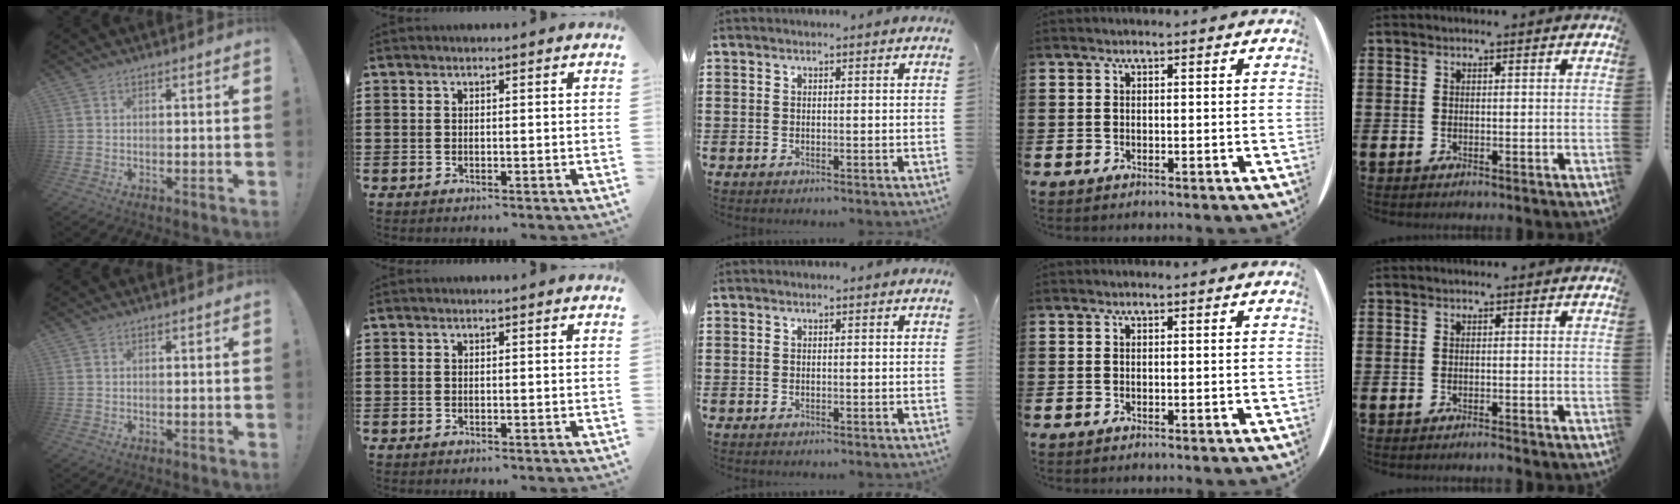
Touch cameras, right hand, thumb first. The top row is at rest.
{"little": {"total": 0.5, "force": [-0.5, -0.1, 0.2], "torque": [-0.003, -0.003, -0.009]}}